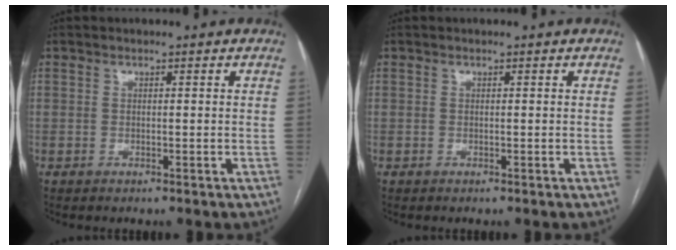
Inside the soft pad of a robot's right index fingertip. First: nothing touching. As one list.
[{"total": 0.0}]